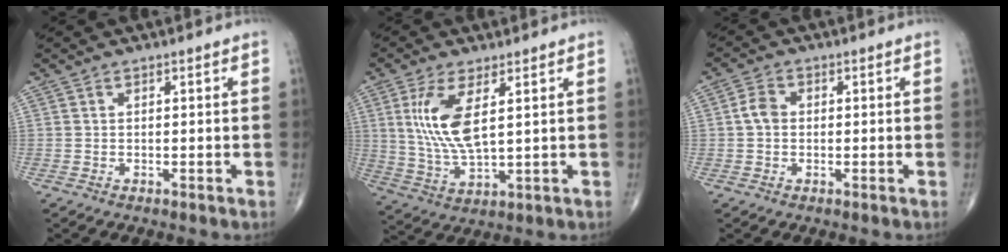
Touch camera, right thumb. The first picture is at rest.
{"total": 10.6, "force": [3.0, 3.8, 9.5], "torque": [-0.206, -0.019, 0.069]}
{"total": 3.2, "force": [0.0, 2.4, 2.1], "torque": [-0.038, 0.008, -0.006]}